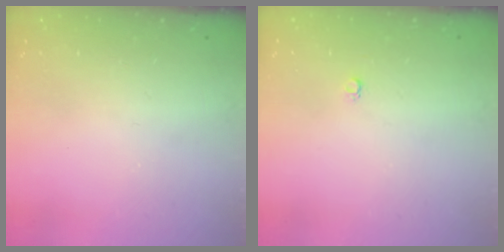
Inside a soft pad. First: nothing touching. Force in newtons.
{"total": 2.6, "press": 2.6, "slide": 0.3}